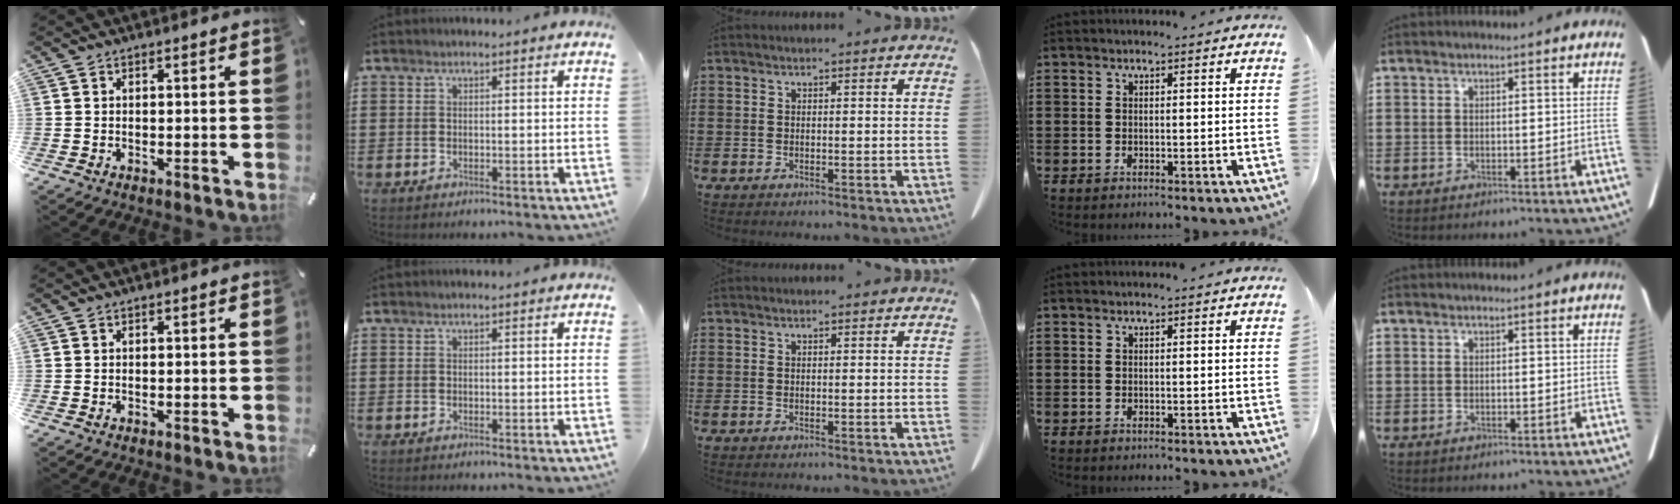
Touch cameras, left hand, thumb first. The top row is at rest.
{}